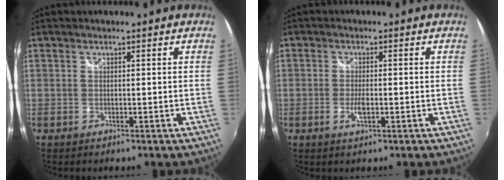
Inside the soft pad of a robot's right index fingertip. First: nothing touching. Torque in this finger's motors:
{"motor_torque": [0.30, 0.33, 0.05, 0.02]}